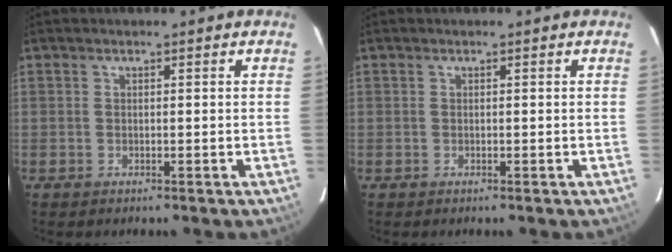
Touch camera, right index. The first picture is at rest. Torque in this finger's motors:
{"motor_torque": [0.00, 0.00, 0.00, 0.00]}